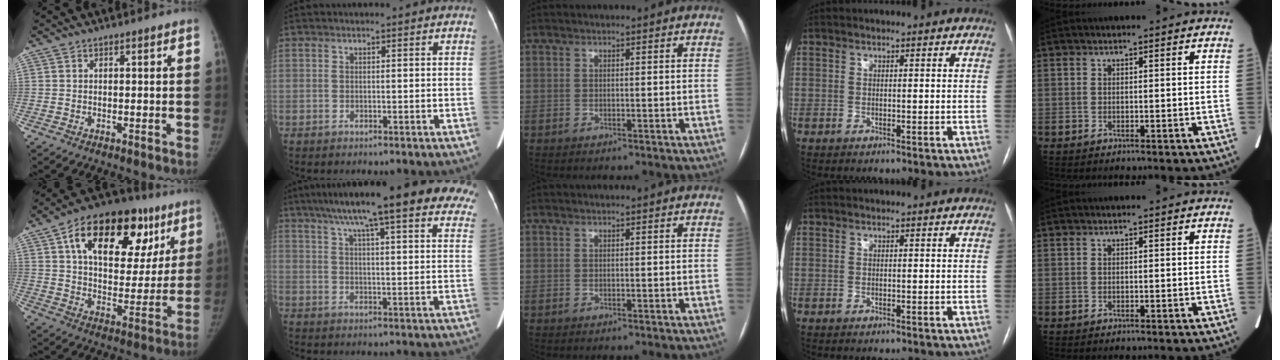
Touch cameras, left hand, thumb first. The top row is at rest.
{"thumb": {"total": 26.9, "force": [12.3, 14.8, 18.7], "torque": [-0.242, 0.012, 0.191]}, "index": {"total": 27.5, "force": [22.1, 3.4, 15.9], "torque": [-0.197, 0.005, 0.271]}}